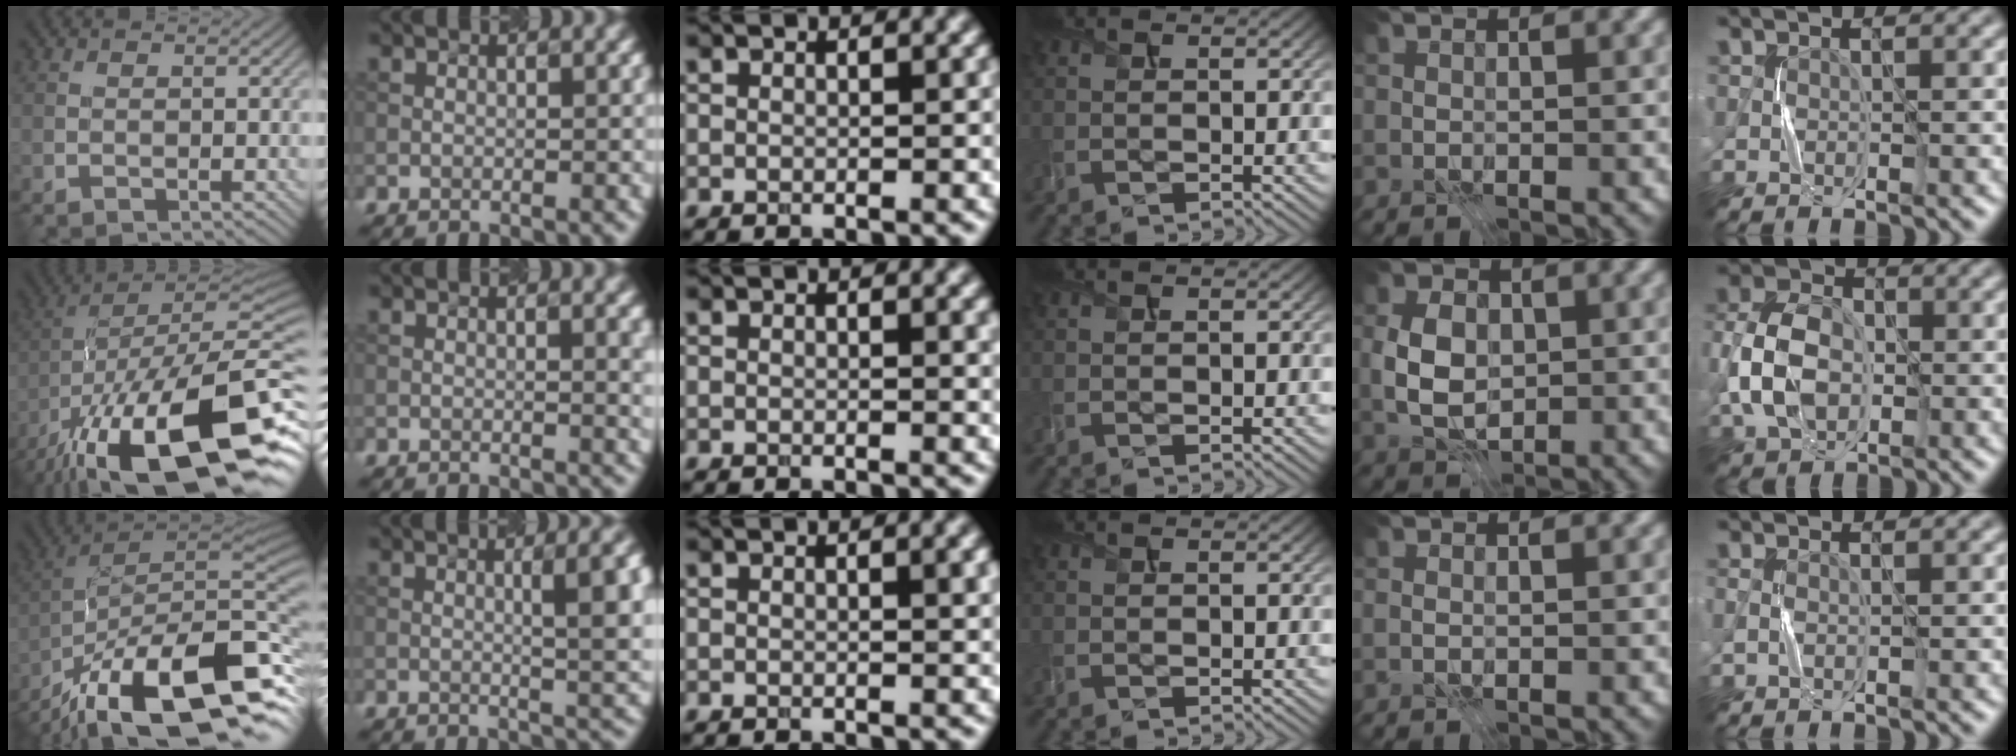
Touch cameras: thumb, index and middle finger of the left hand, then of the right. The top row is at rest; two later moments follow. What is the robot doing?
{"motion": "press", "object": "syringe"}